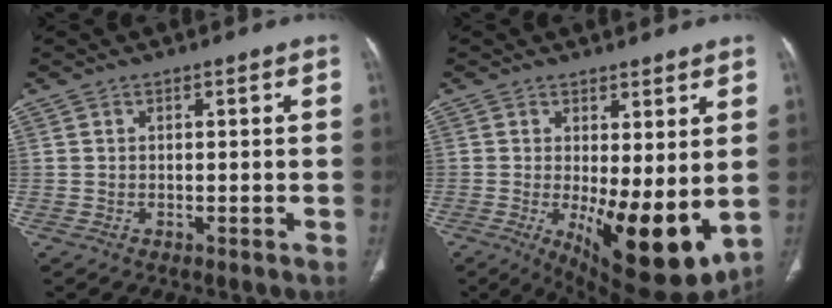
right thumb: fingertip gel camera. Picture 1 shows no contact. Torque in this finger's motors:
{"motor_torque": [2.61, 2.40, 1.24, 0.58, 0.41]}